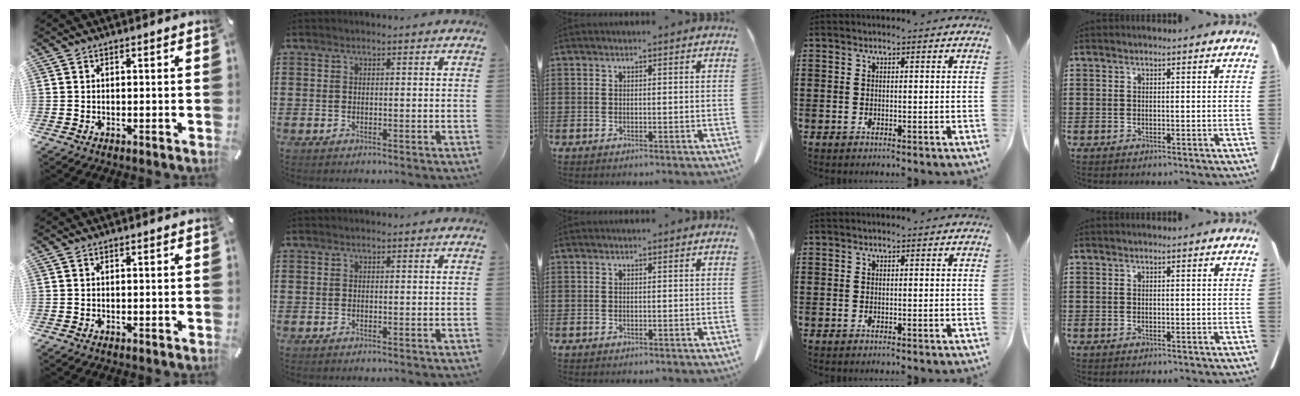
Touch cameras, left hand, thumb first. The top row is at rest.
{}